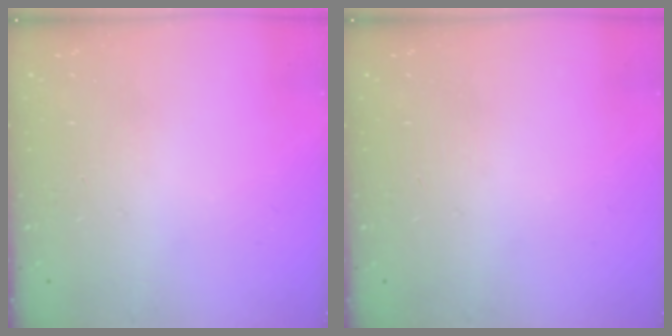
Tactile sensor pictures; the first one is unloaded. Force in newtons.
{"total": 0.0}